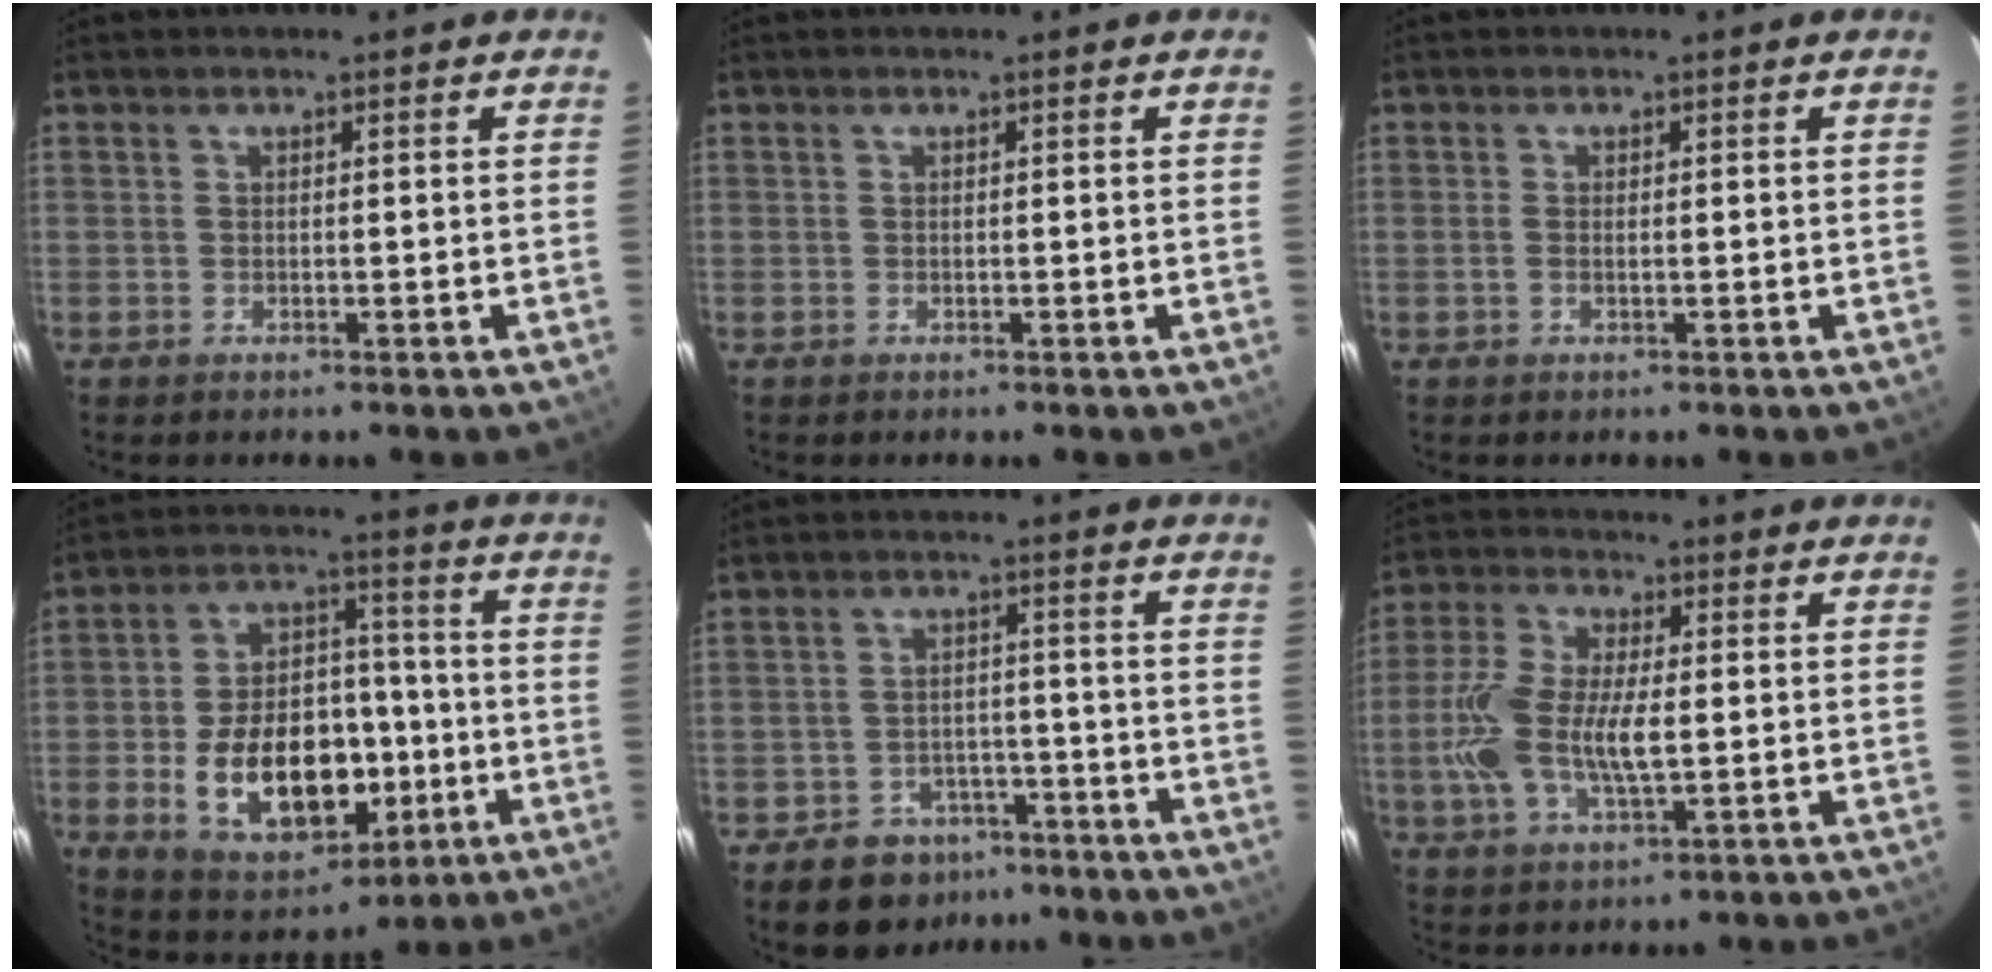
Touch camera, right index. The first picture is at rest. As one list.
[{"total": 0.0}, {"total": 0.9, "force": [0.0, 0.4, 0.8], "torque": [-0.019, 0.000, -0.001]}, {"total": 18.9, "force": [-4.7, 12.0, 13.9], "torque": [-0.274, 0.021, -0.051]}, {"total": 8.8, "force": [-6.0, 6.0, 2.1], "torque": [-0.056, 0.024, -0.073]}, {"total": 12.2, "force": [-1.0, 5.1, 11.0], "torque": [-0.239, 0.001, -0.022]}]